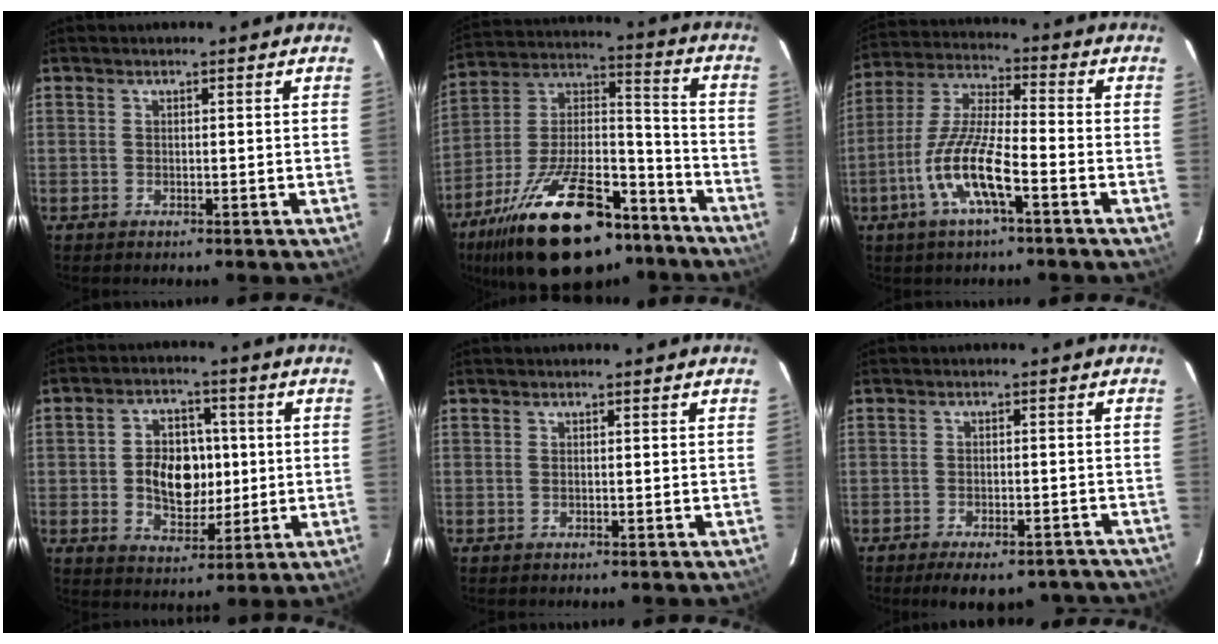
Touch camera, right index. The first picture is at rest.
{"total": 29.5, "force": [-19.8, 12.5, 18.0], "torque": [-0.327, 0.009, -0.301]}
{"total": 12.2, "force": [-5.3, 2.3, 10.8], "torque": [-0.229, -0.004, -0.105]}
{"total": 10.4, "force": [-0.2, 7.4, 7.3], "torque": [-0.136, 0.014, 0.007]}
{"total": 0.0}
{"total": 13.2, "force": [-11.2, 4.6, 5.4], "torque": [-0.105, 0.003, -0.135]}